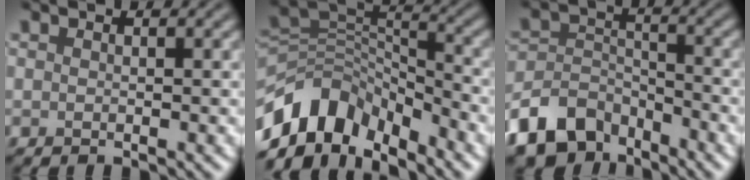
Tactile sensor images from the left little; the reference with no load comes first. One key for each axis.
{"total": 9.1, "fx": -6.0, "fy": 5.2, "fz": 4.4, "tx": -0.069, "ty": 0.000, "tz": -0.122}
{"total": 8.0, "fx": -5.9, "fy": 4.4, "fz": 3.0, "tx": -0.054, "ty": -0.005, "tz": -0.123}